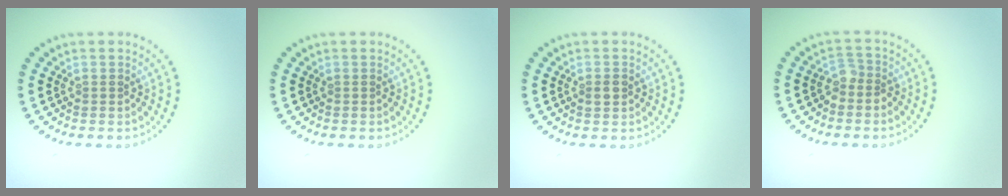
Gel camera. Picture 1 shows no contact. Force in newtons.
{"total": 0.0}
{"total": 1.0, "press": 1.0, "slide": 0.0}
{"total": 1.7, "press": 1.3, "slide": 1.1}